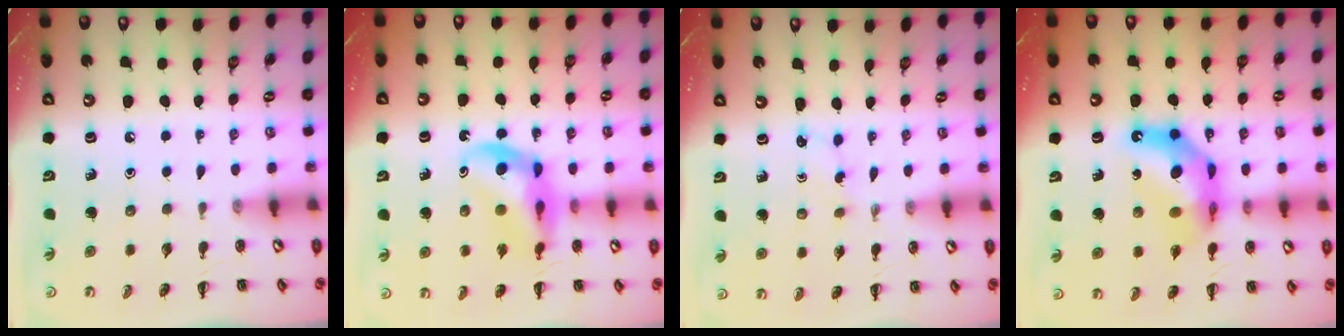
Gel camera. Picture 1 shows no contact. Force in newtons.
{"total": 11.8, "press": 11.3, "slide": 3.2}
{"total": 2.7, "press": 2.5, "slide": 0.9}
{"total": 11.9, "press": 11.4, "slide": 3.6}